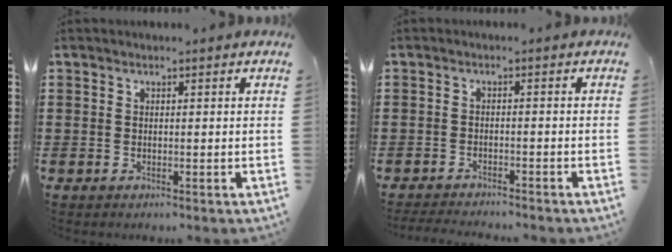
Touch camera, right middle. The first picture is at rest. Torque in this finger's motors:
{"motor_torque": [0.10, 0.03, 0.04, 0.05]}